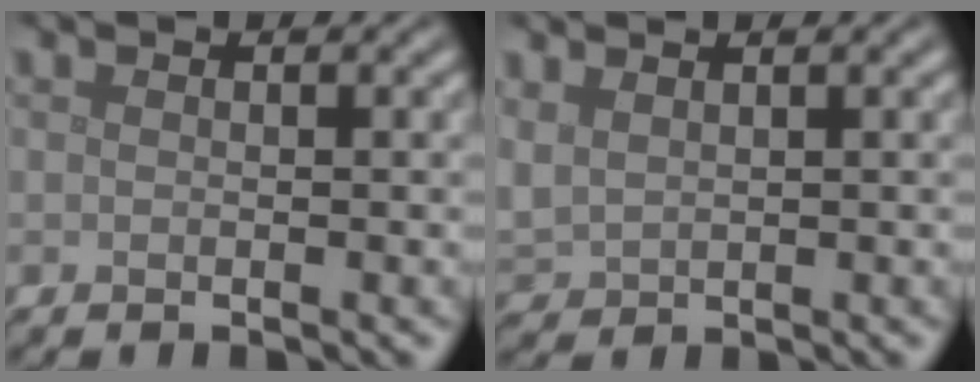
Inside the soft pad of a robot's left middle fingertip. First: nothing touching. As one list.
[{"total": 2.1, "force": [1.4, 1.1, 1.2], "torque": [-0.036, 0.005, 0.037]}]